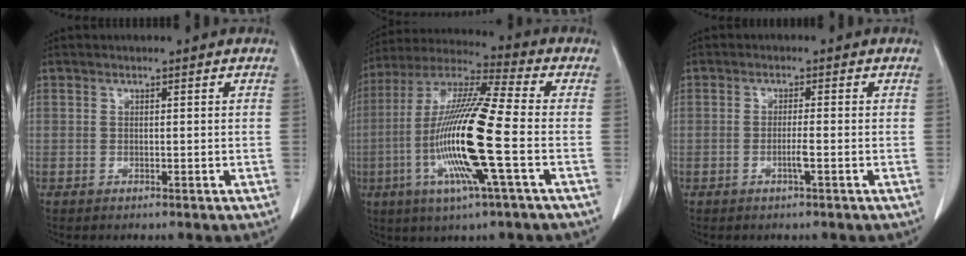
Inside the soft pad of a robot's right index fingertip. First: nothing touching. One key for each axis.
{"total": 17.4, "fx": -4.0, "fy": 0.2, "fz": 17.0, "tx": -0.347, "ty": -0.011, "tz": -0.085}
{"total": 1.9, "fx": -0.7, "fy": -0.2, "fz": 1.7, "tx": -0.034, "ty": -0.001, "tz": -0.012}